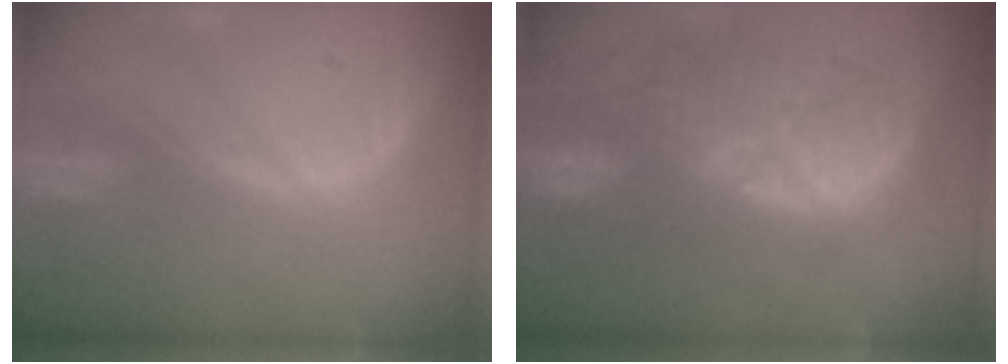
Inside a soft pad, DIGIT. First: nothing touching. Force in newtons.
{"total": 12.2, "press": 11.7, "slide": 3.6}